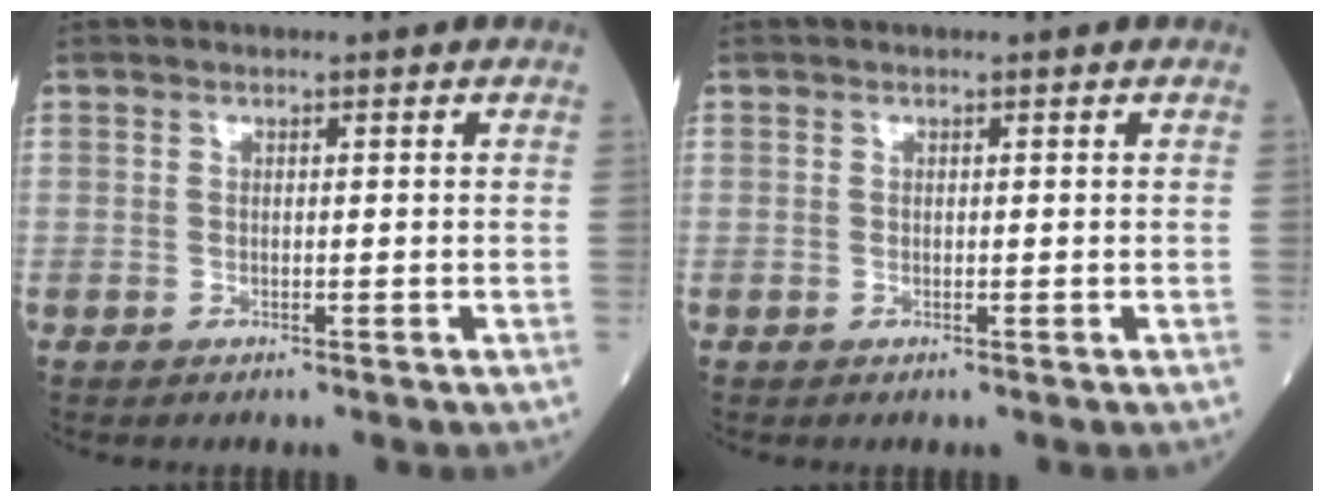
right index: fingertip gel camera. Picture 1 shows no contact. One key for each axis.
{"total": 0.0}